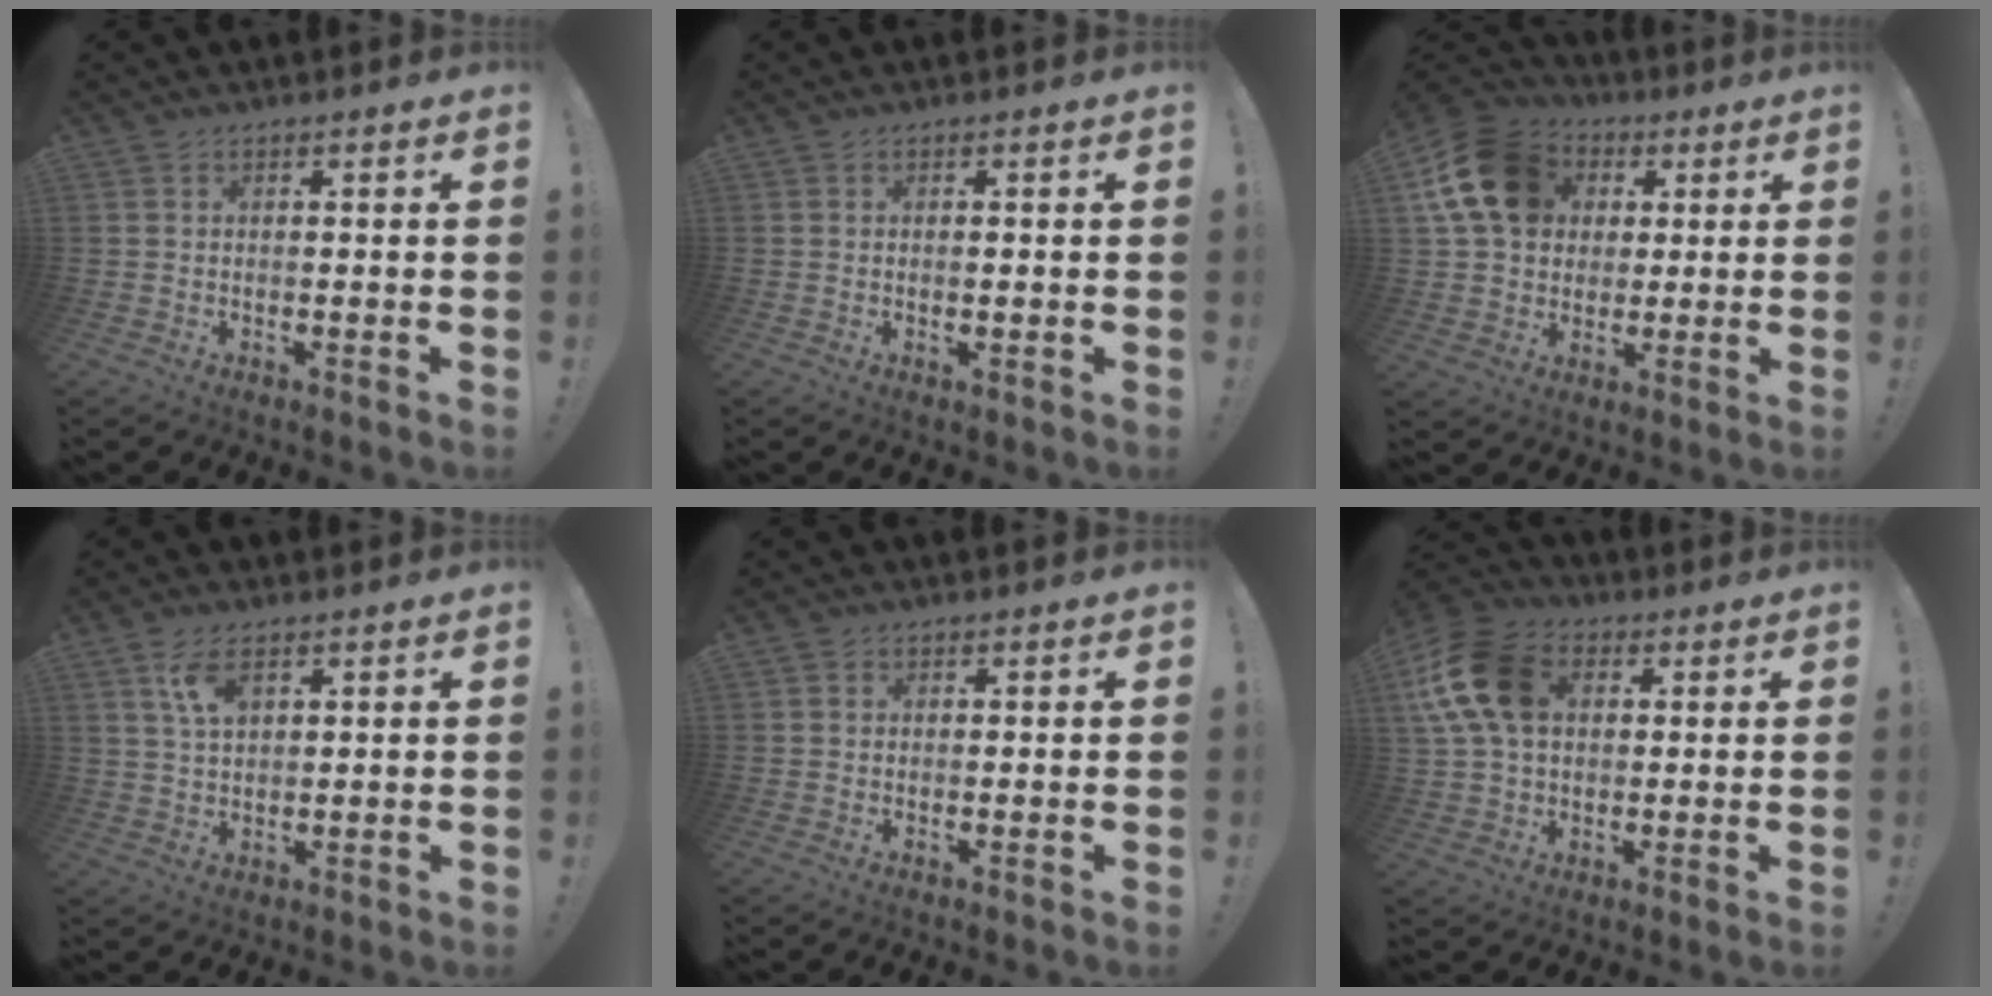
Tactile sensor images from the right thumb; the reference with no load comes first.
{"total": 0.6, "force": [0.0, 0.2, 0.6], "torque": [-0.003, -0.003, -0.002]}
{"total": 17.8, "force": [5.3, 13.9, 9.7], "torque": [-0.159, -0.006, 0.106]}
{"total": 6.5, "force": [3.2, 3.3, 4.6], "torque": [-0.074, -0.011, 0.058]}
{"total": 1.0, "force": [0.5, 0.9, 0.0], "torque": [0.008, -0.002, 0.008]}
{"total": 17.3, "force": [4.4, 12.4, 11.1], "torque": [-0.210, 0.001, 0.087]}